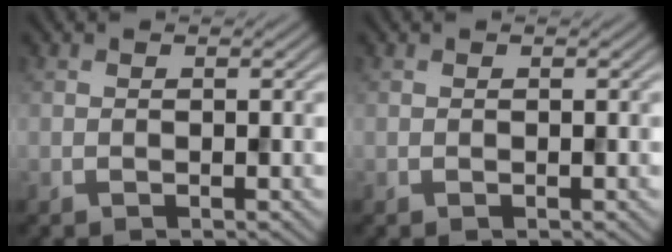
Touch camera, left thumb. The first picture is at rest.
{"total": 0.0}